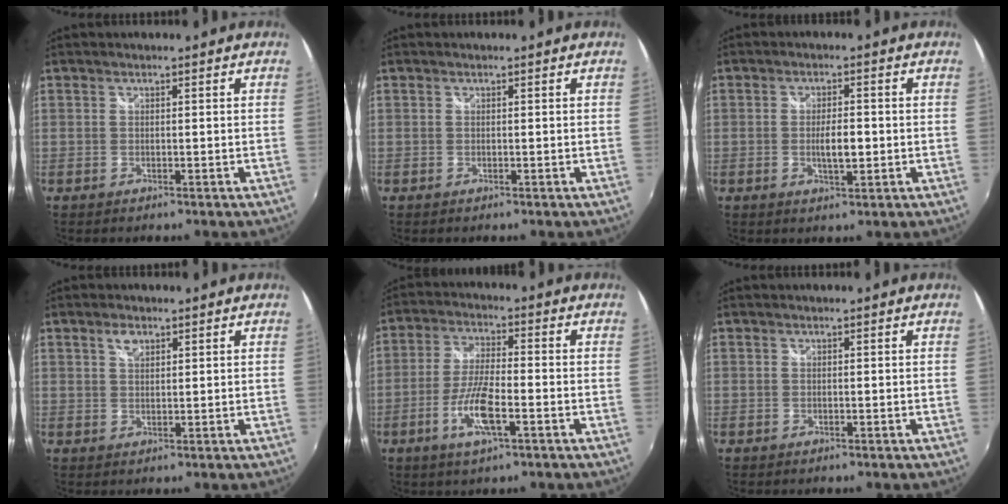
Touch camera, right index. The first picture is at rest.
{"total": 0.0}
{"total": 4.5, "force": [-0.6, 1.5, 4.2], "torque": [-0.075, -0.004, -0.009]}
{"total": 2.5, "force": [1.4, 1.3, 1.5], "torque": [-0.025, 0.004, 0.024]}
{"total": 8.8, "force": [-3.5, 1.9, 7.9], "torque": [-0.162, -0.005, -0.069]}
{"total": 0.0}